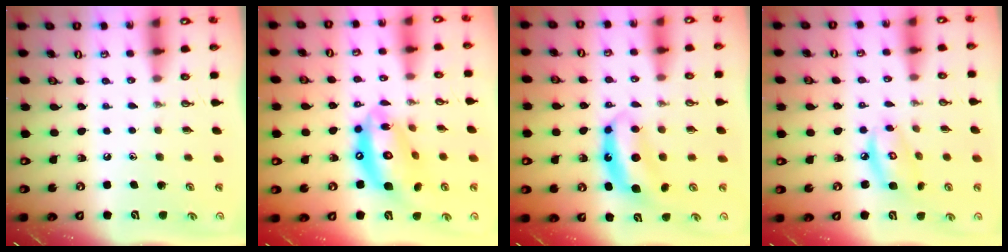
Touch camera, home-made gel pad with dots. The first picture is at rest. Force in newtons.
{"total": 16.8, "press": 16.7, "slide": 1.4}
{"total": 6.9, "press": 6.9, "slide": 0.4}
{"total": 7.8, "press": 7.8, "slide": 0.7}